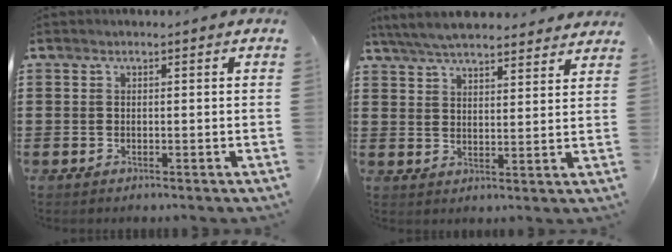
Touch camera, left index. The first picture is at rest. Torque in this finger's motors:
{"motor_torque": [1.09, -1.05, 0.35, 0.16]}